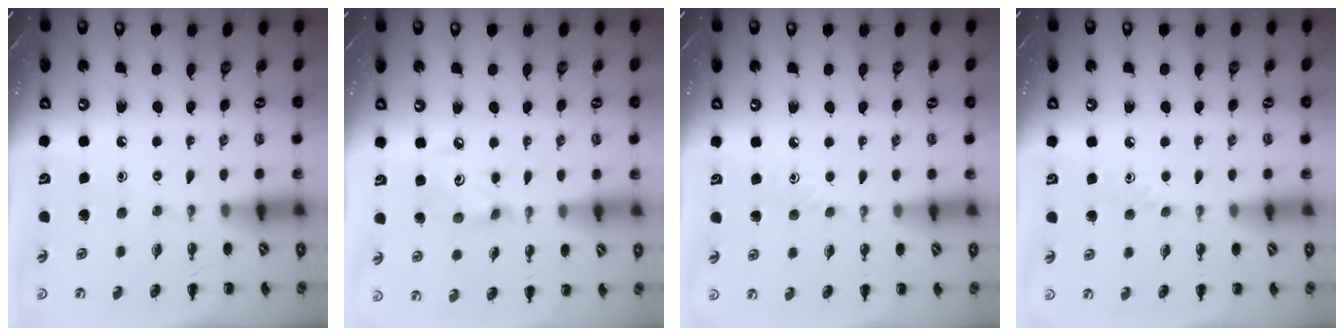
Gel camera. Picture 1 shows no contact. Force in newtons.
{"total": 4.4, "press": 4.3, "slide": 0.7}
{"total": 2.7, "press": 2.5, "slide": 1.0}
{"total": 3.0, "press": 2.7, "slide": 1.2}